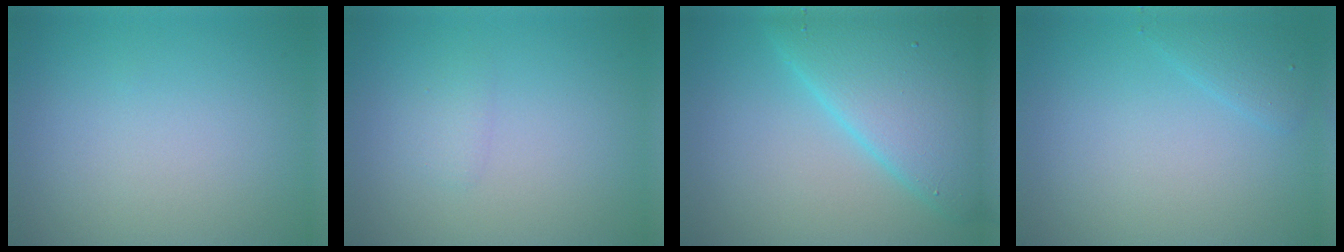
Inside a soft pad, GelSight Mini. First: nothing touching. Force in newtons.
{"total": 0.9, "press": 0.9, "slide": 0.1}
{"total": 9.2, "press": 9.2, "slide": 0.5}
{"total": 1.4, "press": 1.4, "slide": 0.1}